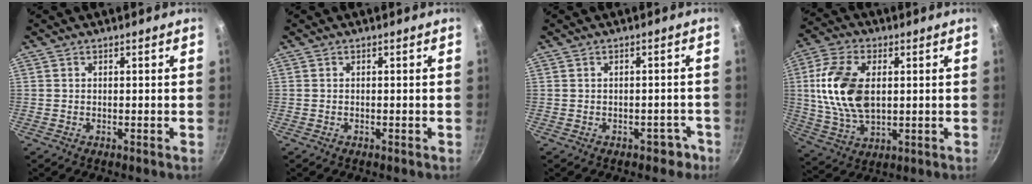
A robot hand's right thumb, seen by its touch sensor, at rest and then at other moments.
{"total": 0.0}
{"total": 2.9, "force": [-1.7, 2.0, 1.2], "torque": [0.010, 0.031, 0.000]}
{"total": 15.2, "force": [2.0, 9.0, 12.1], "torque": [-0.223, -0.003, 0.038]}